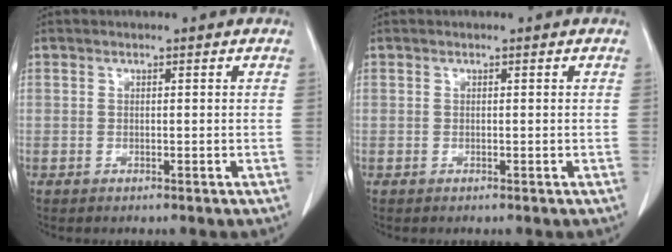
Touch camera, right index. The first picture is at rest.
{"total": 0.0}